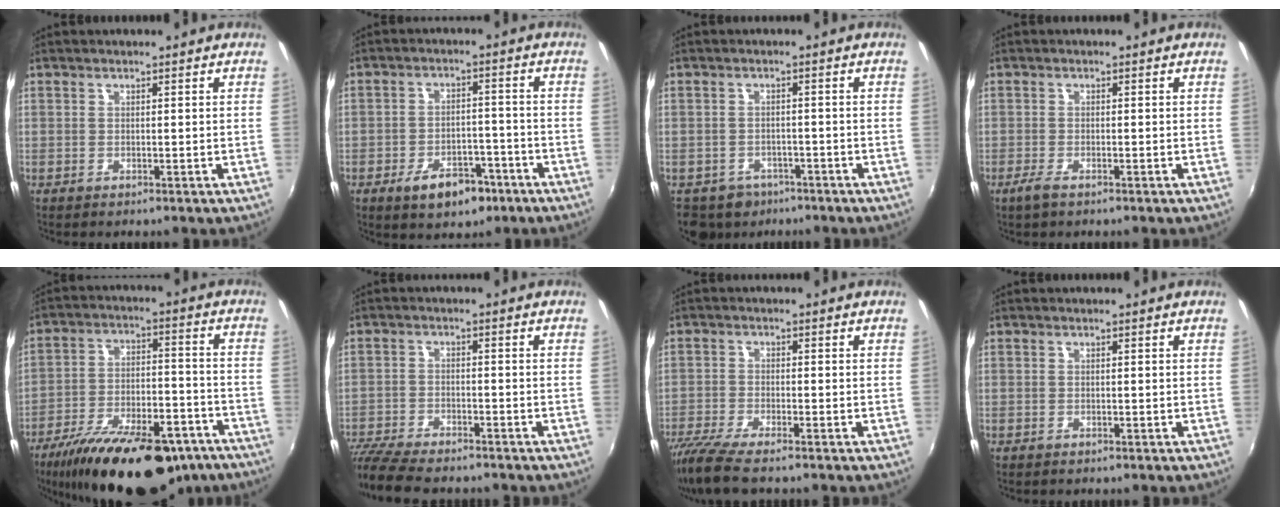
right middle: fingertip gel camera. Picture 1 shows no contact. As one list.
[{"total": 8.0, "force": [-4.8, 4.5, 4.6], "torque": [-0.091, 0.009, -0.060]}, {"total": 6.2, "force": [-4.1, 4.5, 1.1], "torque": [-0.040, 0.006, -0.060]}, {"total": 2.3, "force": [-1.6, 0.5, 1.5], "torque": [-0.039, -0.005, -0.034]}, {"total": 26.1, "force": [-19.2, 9.8, 14.7], "torque": [-0.257, -0.019, -0.277]}, {"total": 12.1, "force": [-10.6, 2.7, 5.3], "torque": [-0.133, -0.035, -0.188]}, {"total": 9.8, "force": [-8.1, 1.4, 5.3], "torque": [-0.131, -0.038, -0.150]}, {"total": 0.6, "force": [-0.6, 0.2, 0.1], "torque": [-0.006, -0.002, -0.011]}]